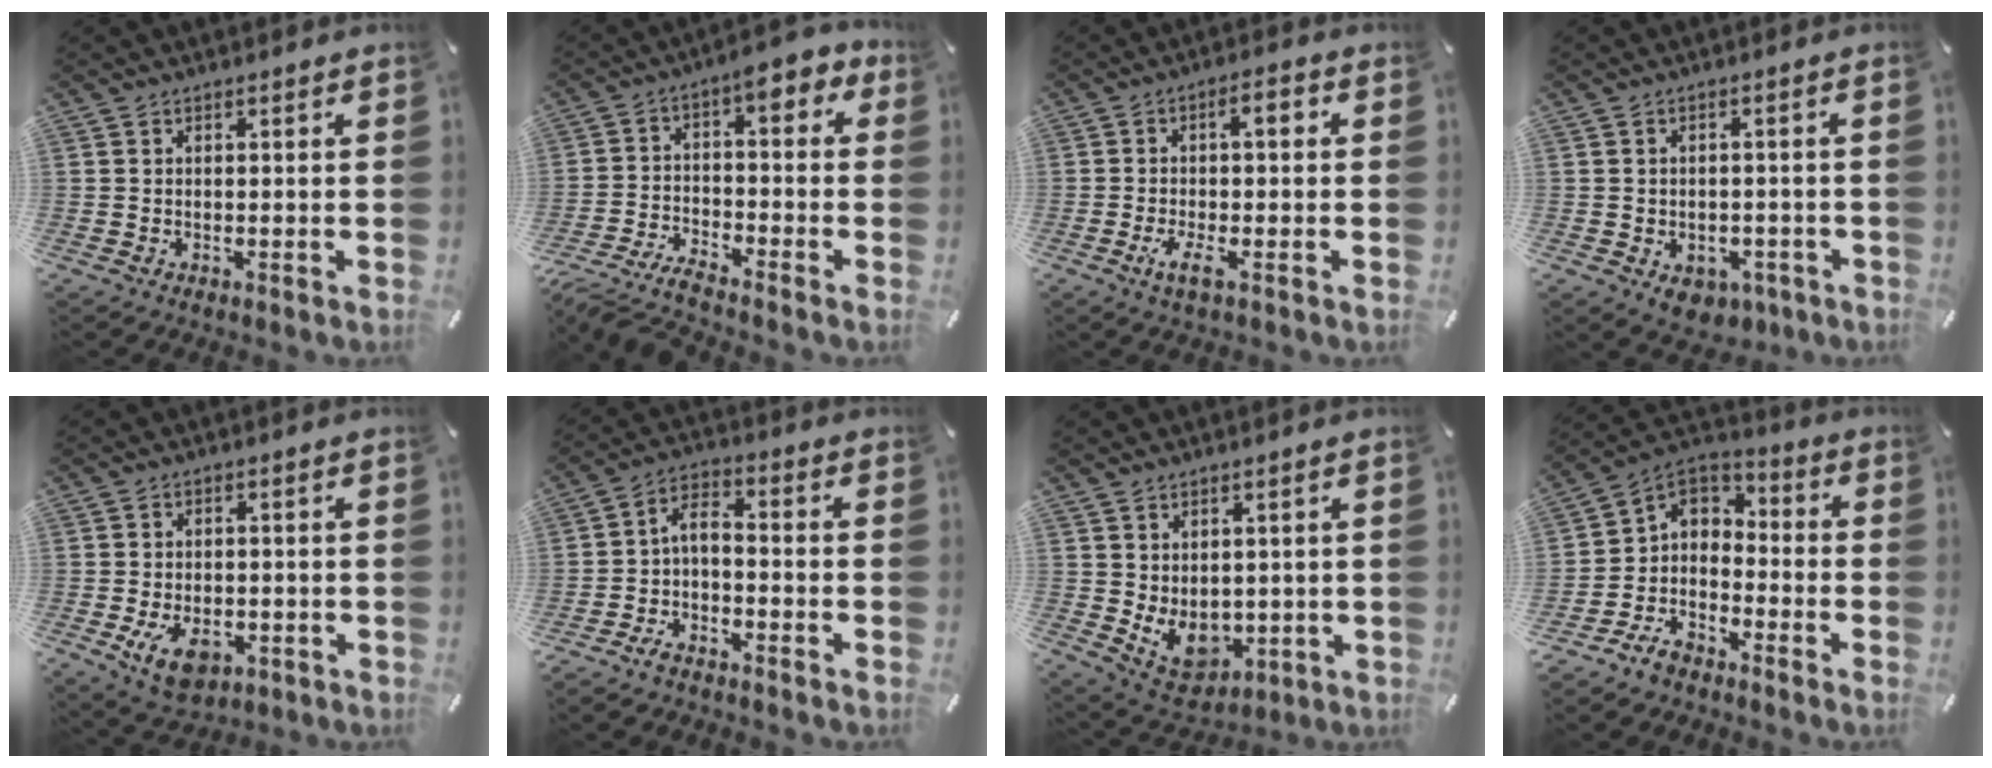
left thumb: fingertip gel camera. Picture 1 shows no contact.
{"total": 6.7, "force": [-4.5, 2.6, 4.2], "torque": [-0.088, 0.010, -0.094]}
{"total": 7.2, "force": [-1.3, 2.2, 6.8], "torque": [-0.113, 0.000, -0.031]}
{"total": 4.8, "force": [-2.0, 3.6, 2.5], "torque": [-0.027, 0.011, -0.031]}
{"total": 7.5, "force": [-2.5, 5.2, 4.8], "torque": [-0.083, 0.003, -0.044]}
{"total": 4.1, "force": [-2.4, 1.8, 2.8], "torque": [-0.056, 0.010, -0.048]}
{"total": 8.0, "force": [0.2, 6.6, 4.6], "torque": [-0.070, -0.015, 0.009]}
{"total": 7.0, "force": [-3.9, 5.6, 1.3], "torque": [-0.041, 0.016, -0.076]}